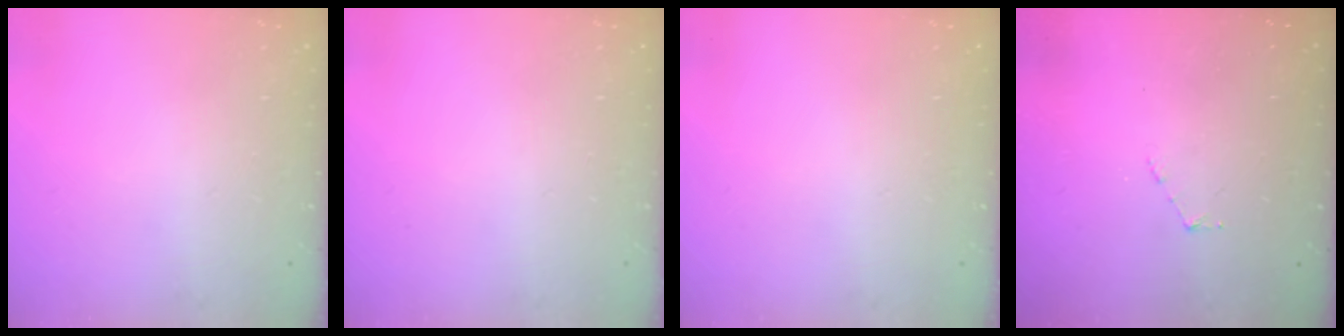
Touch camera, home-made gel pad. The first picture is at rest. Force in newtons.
{"total": 0.0}
{"total": 0.0}
{"total": 2.9, "press": 2.9, "slide": 0.3}